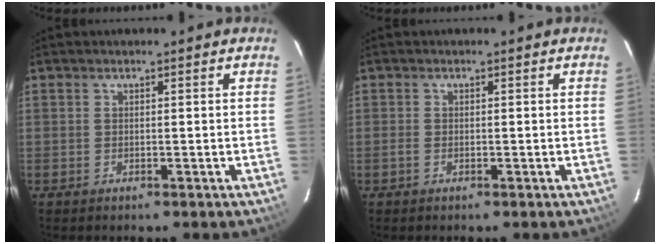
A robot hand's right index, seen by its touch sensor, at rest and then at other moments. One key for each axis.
{"total": 0.9, "fx": -0.5, "fy": 0.4, "fz": 0.5, "tx": -0.011, "ty": -0.001, "tz": -0.011}